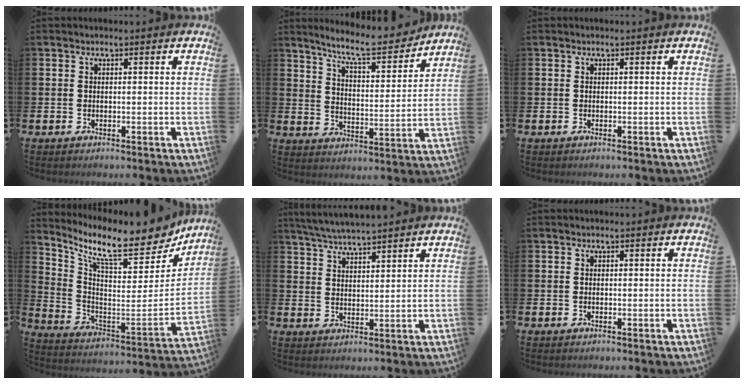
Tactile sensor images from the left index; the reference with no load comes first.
{"total": 9.0, "force": [8.2, 1.1, 3.5], "torque": [-0.085, -0.054, 0.141]}
{"total": 0.0}
{"total": 11.3, "force": [9.2, 3.1, 5.8], "torque": [-0.130, -0.075, 0.149]}
{"total": 4.7, "force": [4.6, -0.1, 0.8], "torque": [-0.037, -0.019, 0.084]}
{"total": 0.0}